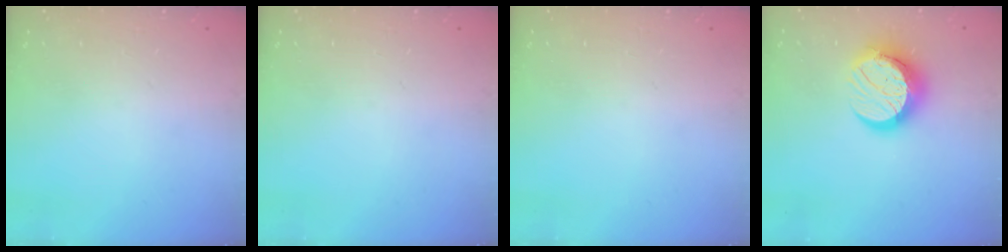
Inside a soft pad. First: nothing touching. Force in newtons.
{"total": 0.0}
{"total": 0.0}
{"total": 12.4, "press": 12.4, "slide": 1.0}